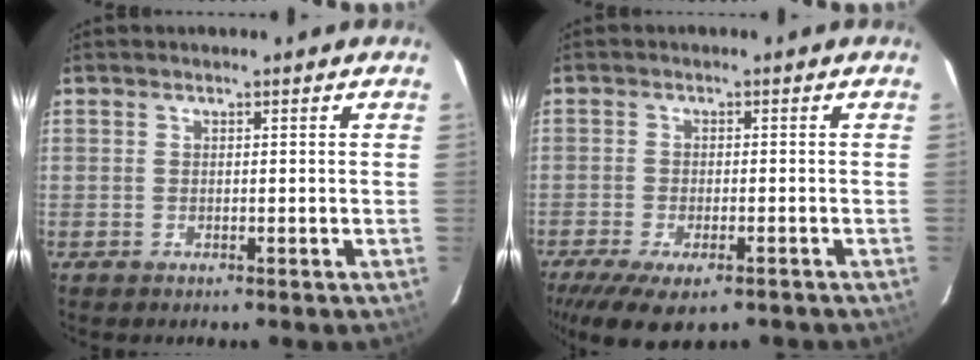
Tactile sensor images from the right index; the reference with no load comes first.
{"total": 10.3, "force": [-7.2, 3.9, 6.2], "torque": [-0.139, -0.033, -0.118]}